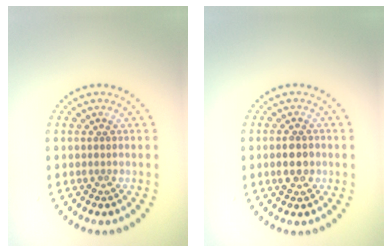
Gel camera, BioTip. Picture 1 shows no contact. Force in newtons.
{"total": 2.7, "press": 2.7, "slide": 0.1}